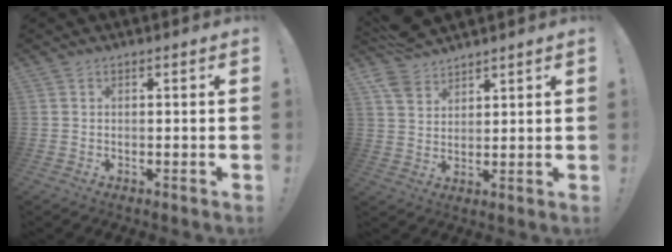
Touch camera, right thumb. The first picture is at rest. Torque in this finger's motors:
{"motor_torque": [-0.05, 2.88, 0.31, 0.21, 0.02]}